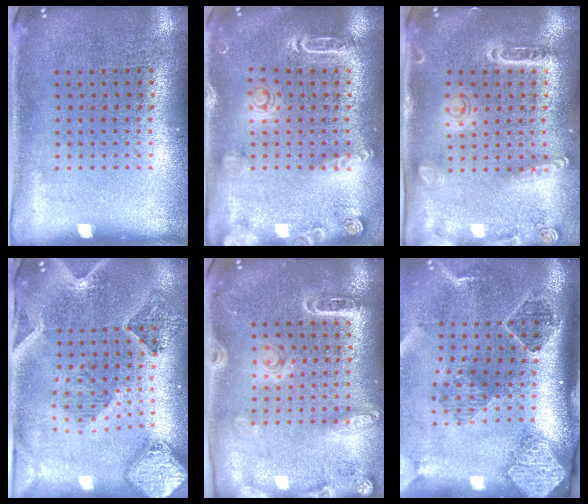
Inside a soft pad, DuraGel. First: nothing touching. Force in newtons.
{"total": 1.9, "press": 1.9, "slide": 0.5}
{"total": 1.5, "press": 1.4, "slide": 0.4}
{"total": 1.8, "press": 1.7, "slide": 0.4}
{"total": 1.8, "press": 1.7, "slide": 0.6}
{"total": 2.8, "press": 2.0, "slide": 1.9}